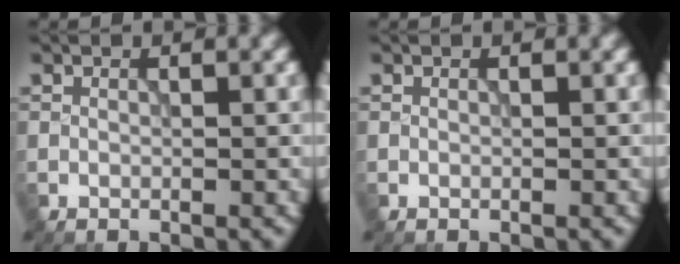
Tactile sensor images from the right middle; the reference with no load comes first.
{"total": 0.0}